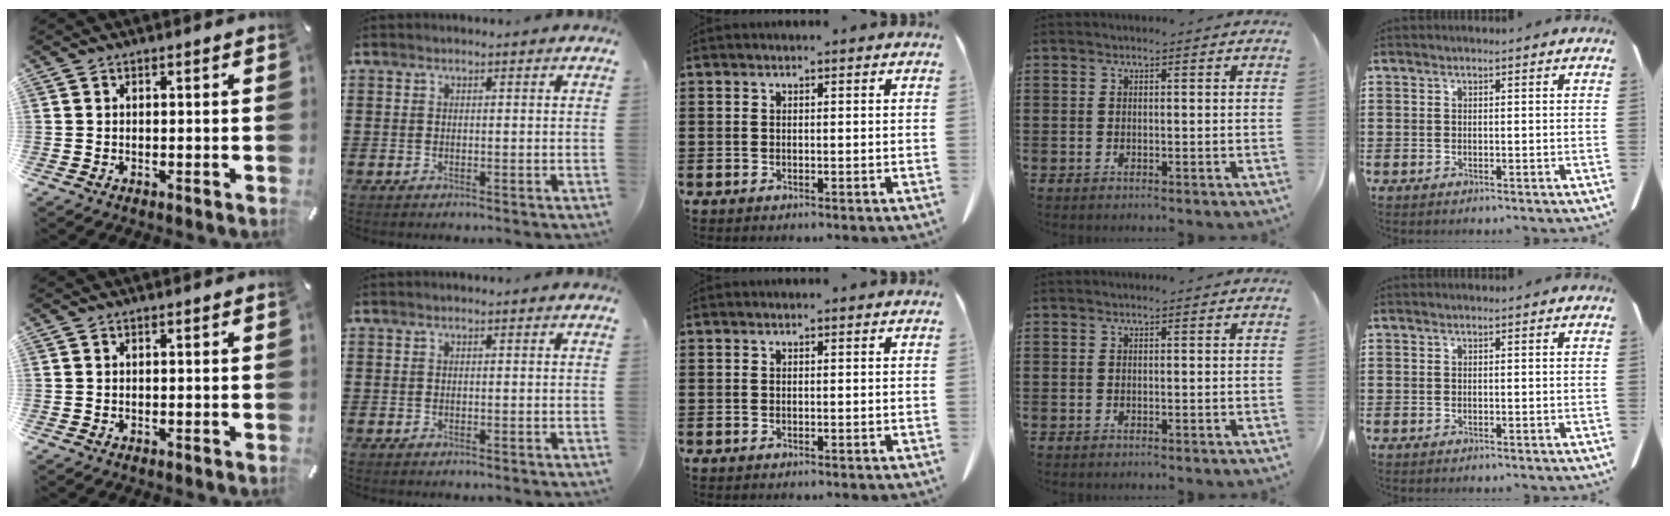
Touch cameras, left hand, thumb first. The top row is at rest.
{}